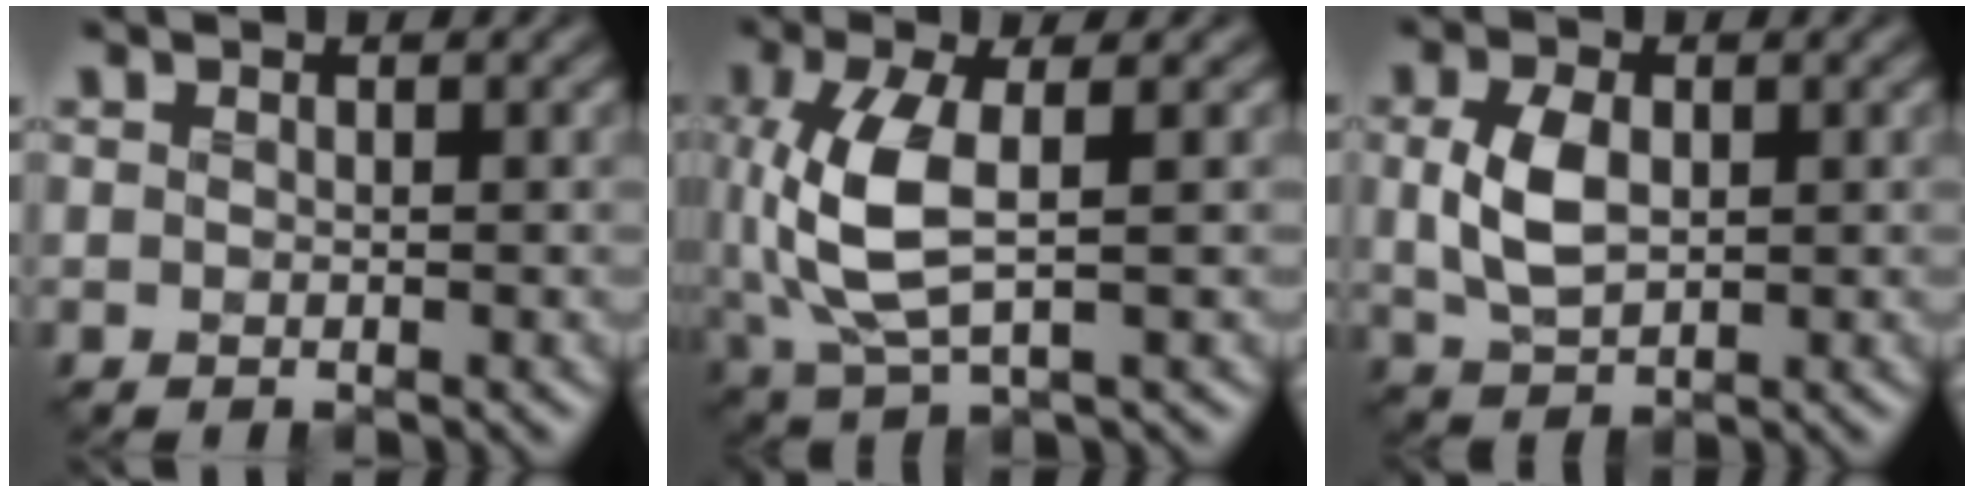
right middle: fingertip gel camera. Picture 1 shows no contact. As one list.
[{"total": 6.1, "force": [-0.2, 2.4, 5.6], "torque": [-0.140, -0.003, -0.001]}, {"total": 3.9, "force": [-0.1, 2.4, 3.1], "torque": [-0.074, -0.001, -0.001]}]